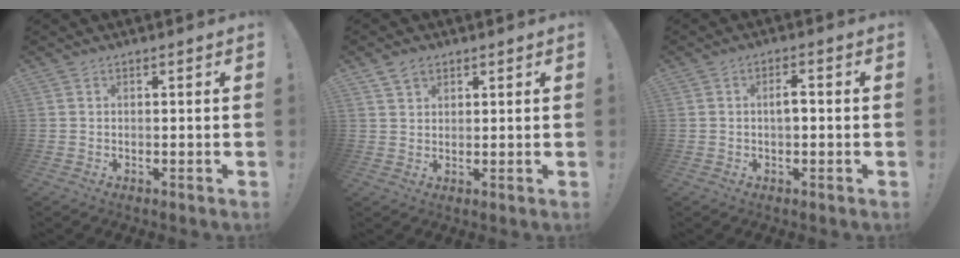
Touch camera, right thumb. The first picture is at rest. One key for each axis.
{"total": 3.9, "fx": 2.5, "fy": 2.6, "fz": 1.4, "tx": -0.028, "ty": -0.004, "tz": 0.047}
{"total": 2.8, "fx": -0.4, "fy": 0.9, "fz": 2.6, "tx": -0.041, "ty": 0.006, "tz": -0.010}